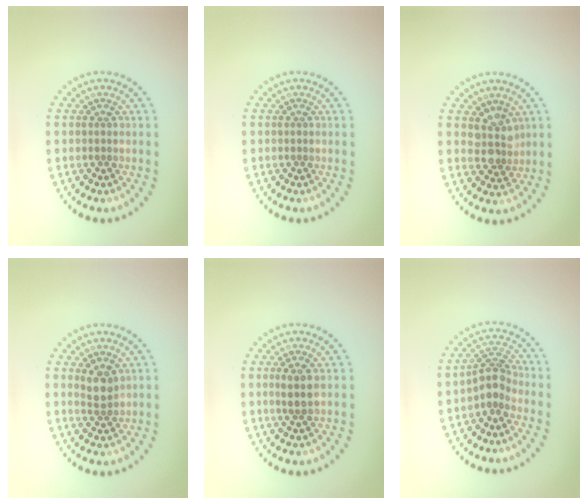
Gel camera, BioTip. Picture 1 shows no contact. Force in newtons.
{"total": 0.0}
{"total": 2.4, "press": 2.0, "slide": 1.4}
{"total": 1.9, "press": 1.8, "slide": 0.9}
{"total": 2.0, "press": 1.8, "slide": 0.8}
{"total": 2.6, "press": 2.0, "slide": 1.6}